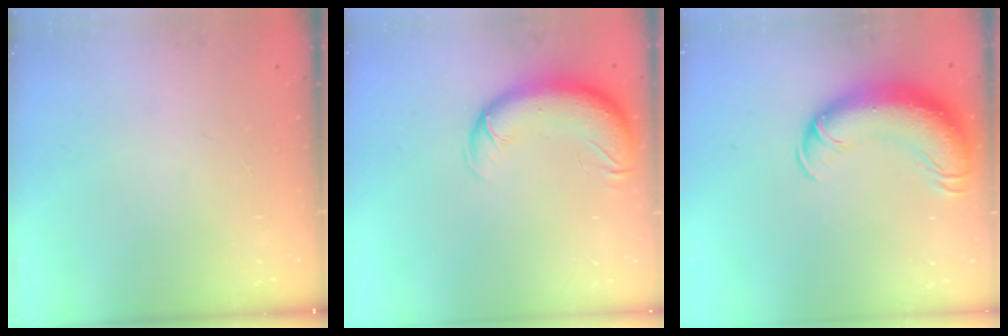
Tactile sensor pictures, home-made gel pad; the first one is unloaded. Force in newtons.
{"total": 12.1, "press": 11.8, "slide": 2.5}
{"total": 16.3, "press": 15.9, "slide": 3.9}